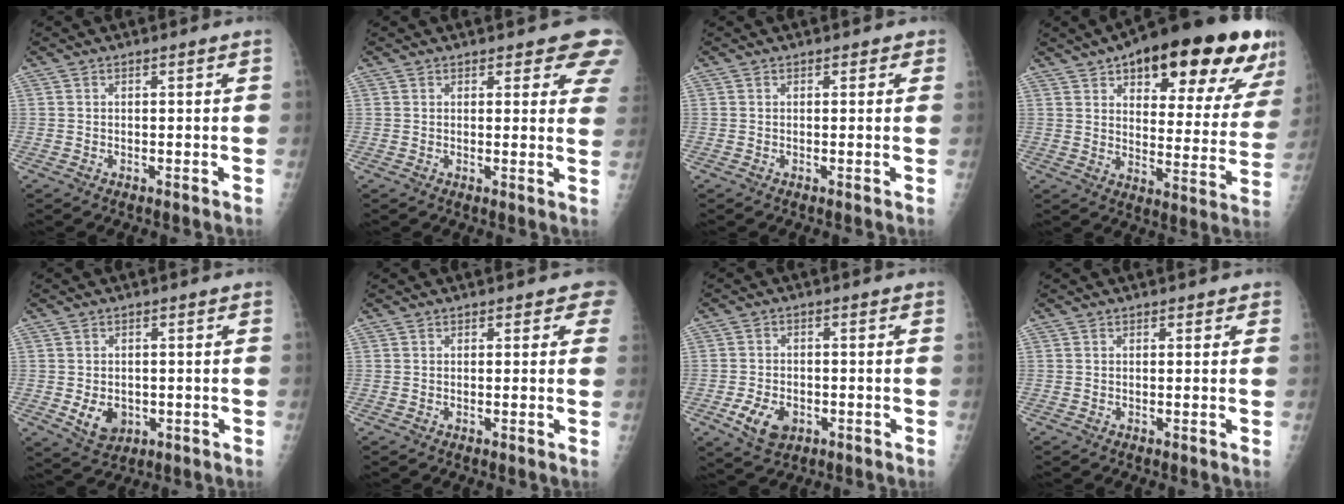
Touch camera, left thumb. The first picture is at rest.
{"total": 7.6, "force": [6.1, 2.8, 3.4], "torque": [0.004, -0.027, 0.053]}
{"total": 1.1, "force": [0.6, 0.8, 0.3], "torque": [0.015, 0.000, 0.000]}
{"total": 28.2, "force": [16.3, 10.5, 20.5], "torque": [-0.245, -0.033, 0.224]}
{"total": 5.2, "force": [-0.9, 4.1, 3.0], "torque": [-0.032, -0.004, -0.001]}
{"total": 2.2, "force": [1.4, 1.4, 0.9], "torque": [0.018, -0.003, 0.006]}
{"total": 6.5, "force": [-2.5, 4.4, 4.0], "torque": [-0.064, 0.004, -0.038]}
{"total": 0.9, "force": [0.5, 0.6, 0.2], "torque": [0.008, -0.001, 0.001]}